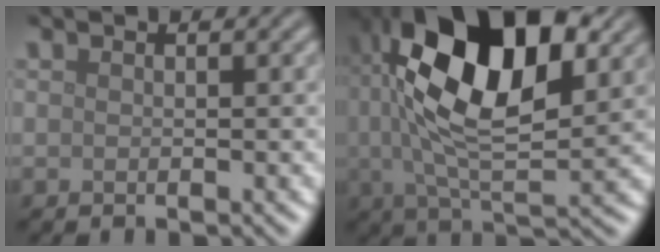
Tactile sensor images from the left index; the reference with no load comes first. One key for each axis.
{"total": 14.0, "fx": 4.2, "fy": 6.2, "fz": 11.9, "tx": -0.200, "ty": 0.013, "tz": 0.064}